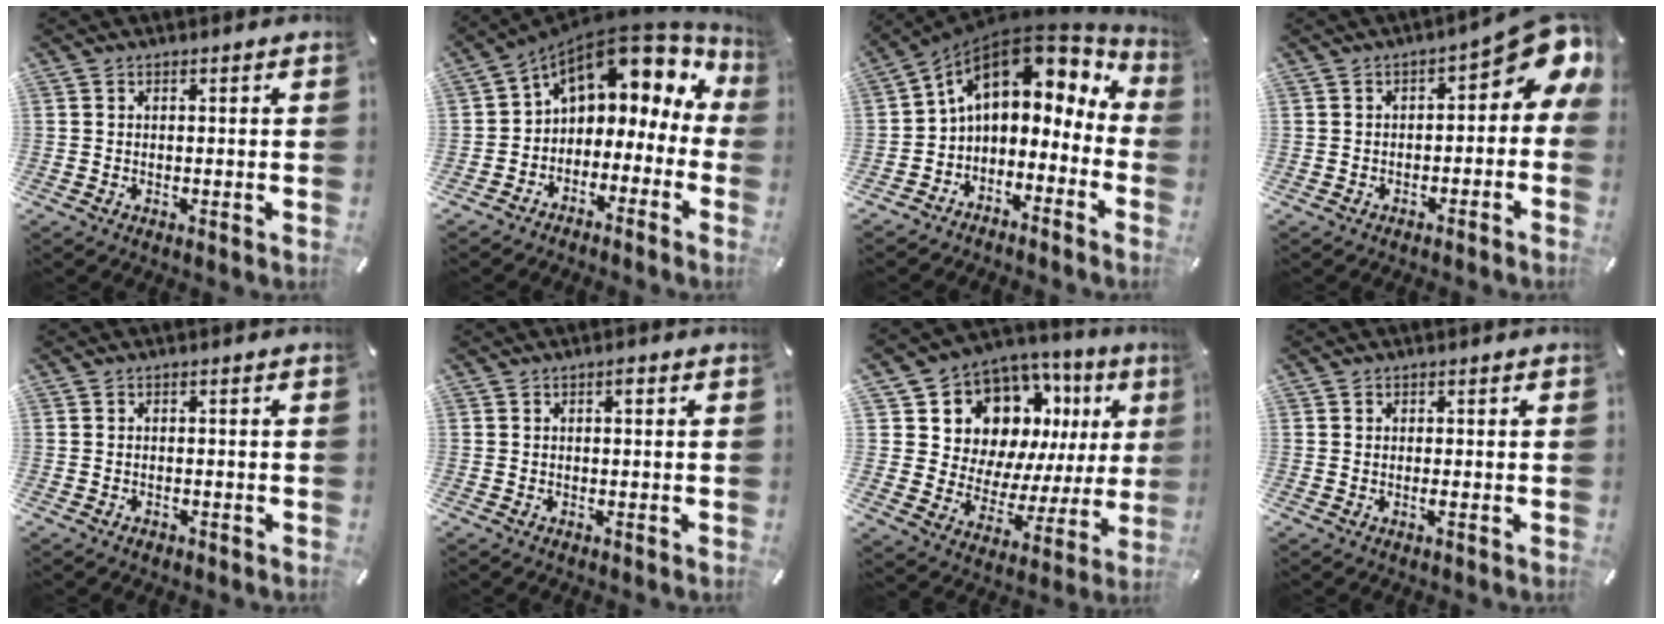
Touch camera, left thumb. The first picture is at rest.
{"total": 10.1, "force": [4.4, 6.9, 6.0], "torque": [-0.090, -0.038, 0.069]}
{"total": 11.0, "force": [4.3, 7.5, 6.8], "torque": [-0.108, -0.030, 0.075]}
{"total": 9.7, "force": [3.1, 4.6, 8.0], "torque": [-0.091, -0.028, 0.050]}
{"total": 0.8, "force": [-0.5, 0.6, 0.1], "torque": [-0.004, 0.002, -0.012]}
{"total": 1.1, "force": [0.2, 0.3, 1.0], "torque": [-0.021, 0.004, 0.003]}
{"total": 13.8, "force": [8.0, 10.1, 5.0], "torque": [-0.081, -0.082, 0.152]}
{"total": 0.7, "force": [-0.2, 0.4, 0.5], "torque": [-0.010, -0.002, -0.003]}